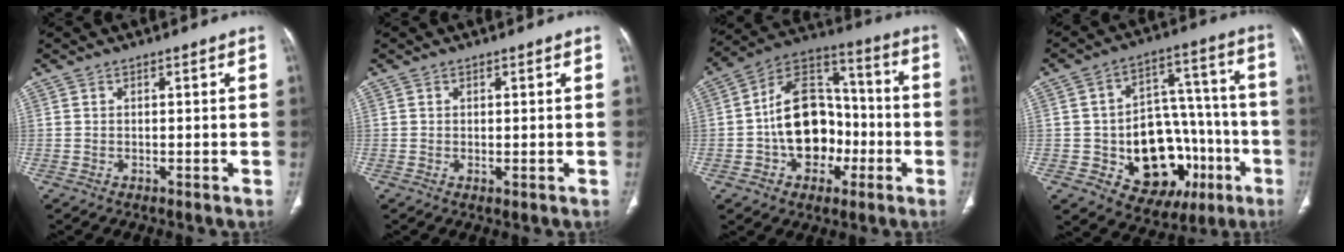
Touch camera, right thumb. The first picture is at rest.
{"total": 0.5, "force": [0.0, 0.2, 0.5], "torque": [-0.013, -0.004, 0.002]}
{"total": 17.2, "force": [-3.3, 12.4, 11.4], "torque": [-0.141, 0.044, -0.058]}
{"total": 22.0, "force": [-6.6, 14.9, 14.9], "torque": [-0.160, 0.046, -0.074]}